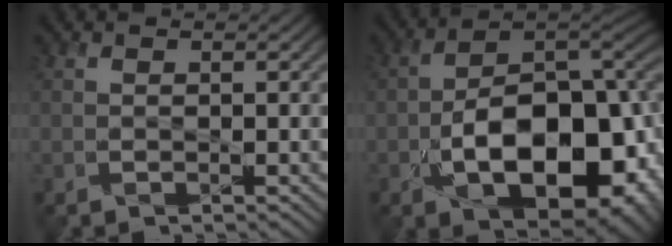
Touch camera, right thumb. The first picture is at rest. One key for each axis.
{"total": 17.3, "fx": -5.0, "fy": 9.9, "fz": 13.2, "tx": -0.181, "ty": -0.028, "tz": -0.074}